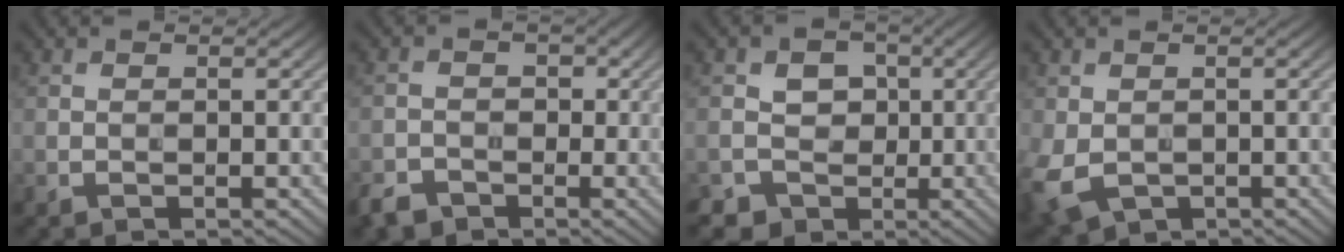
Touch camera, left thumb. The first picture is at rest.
{"total": 3.4, "force": [-2.0, 2.6, 0.9], "torque": [-0.017, -0.002, -0.044]}
{"total": 6.9, "force": [-1.4, 6.4, 2.0], "torque": [-0.039, 0.012, -0.049]}
{"total": 5.8, "force": [-1.5, 4.2, 3.7], "torque": [-0.108, -0.026, -0.021]}